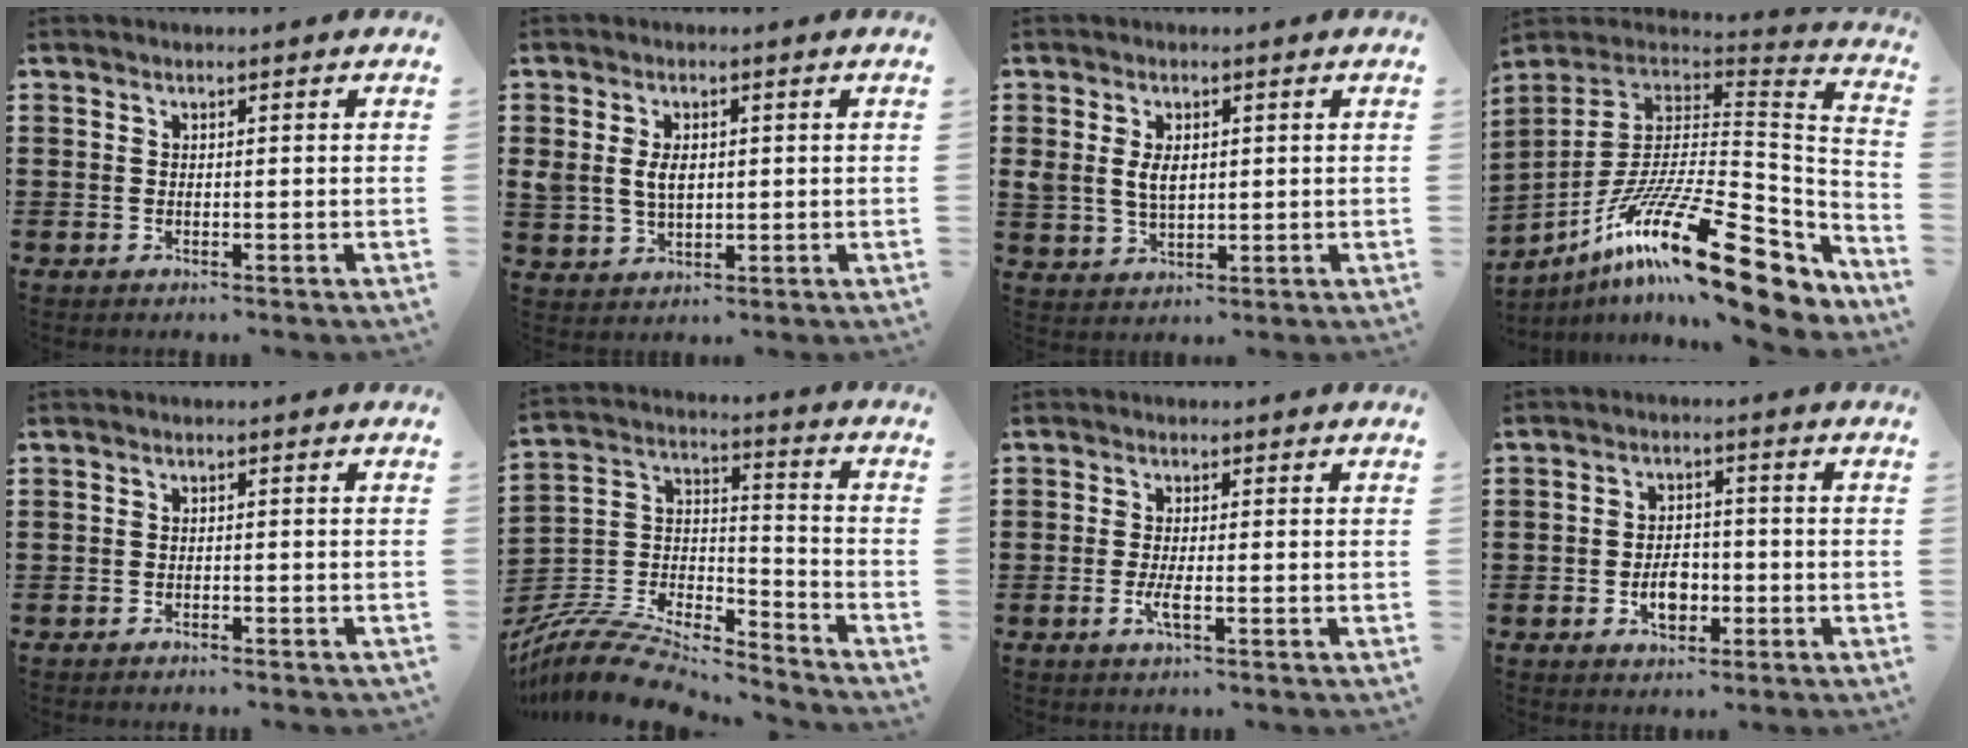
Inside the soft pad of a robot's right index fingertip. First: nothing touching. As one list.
[{"total": 4.4, "force": [0.7, 2.9, 3.2], "torque": [-0.077, 0.008, 0.009]}, {"total": 4.4, "force": [0.9, 2.7, 3.3], "torque": [-0.079, 0.007, 0.013]}, {"total": 23.0, "force": [-13.2, 6.1, 17.8], "torque": [-0.319, 0.029, -0.230]}, {"total": 0.9, "force": [-0.8, 0.2, 0.0], "torque": [-0.004, 0.002, -0.018]}, {"total": 10.0, "force": [-9.0, 2.6, 3.4], "torque": [-0.077, 0.013, -0.181]}, {"total": 2.6, "force": [-0.9, 0.3, 2.4], "torque": [-0.057, -0.011, -0.019]}, {"total": 4.3, "force": [-1.4, 2.8, 2.9], "torque": [-0.041, -0.004, -0.028]}]